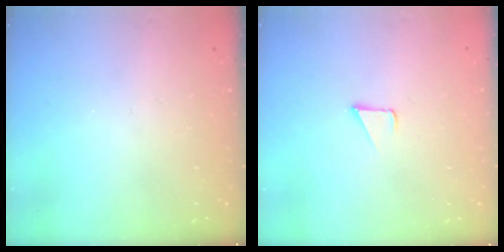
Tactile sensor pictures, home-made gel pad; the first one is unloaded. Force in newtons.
{"total": 1.6, "press": 1.6, "slide": 0.1}